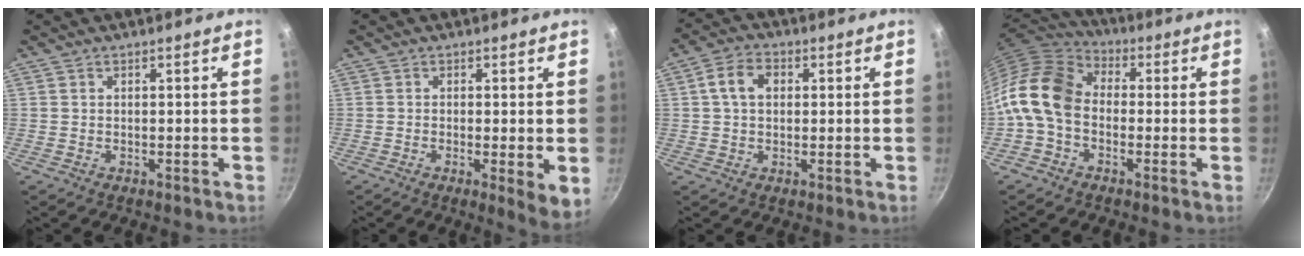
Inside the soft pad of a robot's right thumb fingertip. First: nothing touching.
{"total": 5.2, "force": [-0.6, 1.1, 5.1], "torque": [-0.068, -0.016, -0.009]}
{"total": 6.2, "force": [1.2, 4.5, 4.1], "torque": [-0.062, 0.014, 0.013]}
{"total": 13.2, "force": [-1.7, 9.6, 8.9], "torque": [-0.156, 0.038, -0.057]}